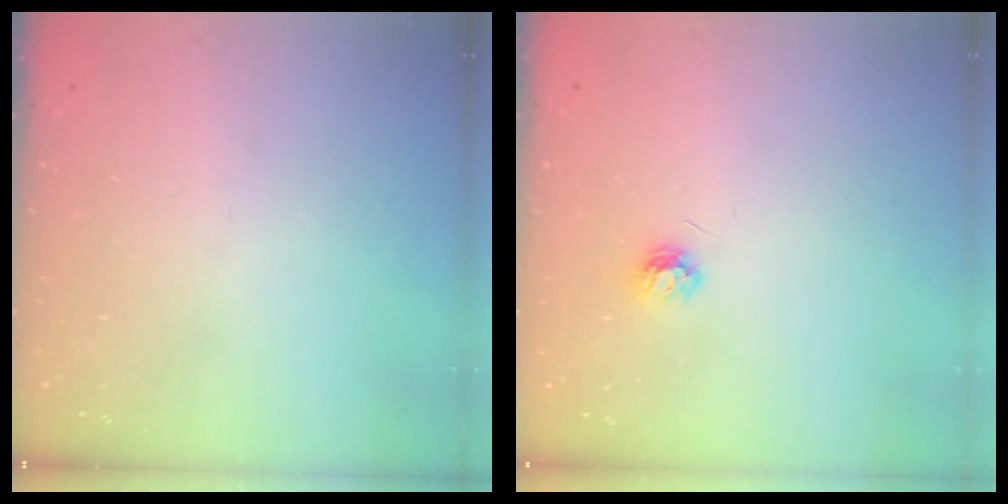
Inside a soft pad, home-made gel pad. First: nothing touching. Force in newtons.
{"total": 3.9, "press": 3.9, "slide": 0.5}